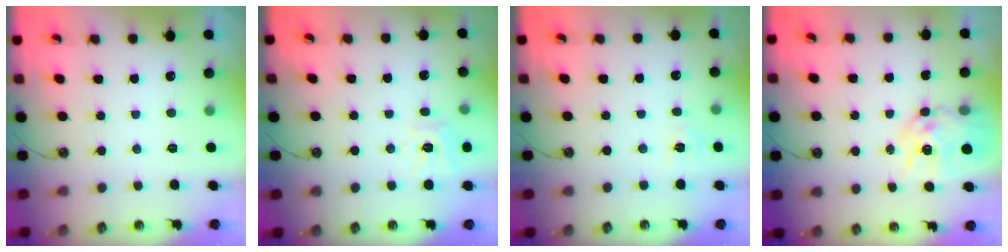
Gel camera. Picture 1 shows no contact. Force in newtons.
{"total": 8.8, "press": 8.8, "slide": 0.8}
{"total": 3.6, "press": 3.6, "slide": 0.4}
{"total": 11.9, "press": 11.8, "slide": 1.1}